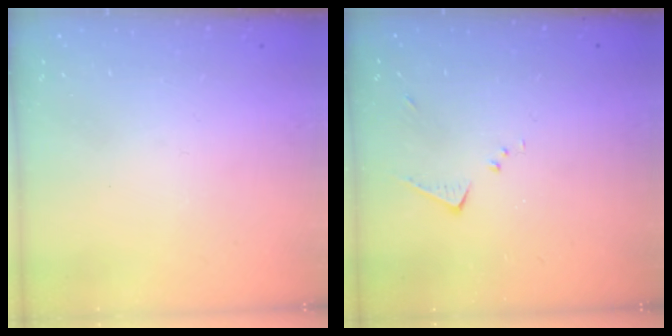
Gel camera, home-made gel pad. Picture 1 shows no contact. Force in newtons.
{"total": 6.6, "press": 6.6, "slide": 0.1}